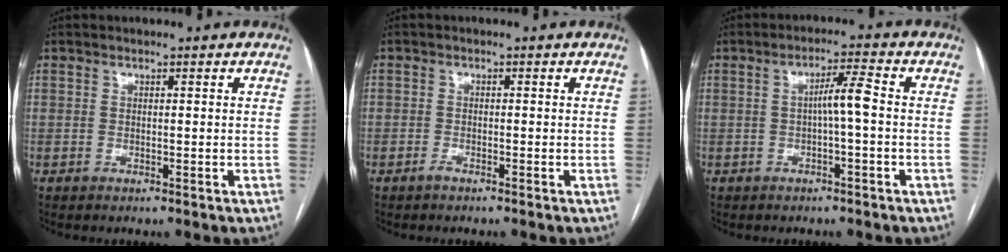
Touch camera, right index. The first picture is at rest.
{"total": 1.0, "force": [-0.8, 0.5, 0.2], "torque": [-0.001, 0.003, -0.015]}
{"total": 4.0, "force": [-0.3, 0.1, 4.0], "torque": [-0.068, 0.011, -0.003]}